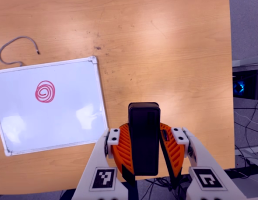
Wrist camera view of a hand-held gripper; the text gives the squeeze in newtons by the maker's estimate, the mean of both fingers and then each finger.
{"total": 8.8, "left": 7.6, "right": 10.0}